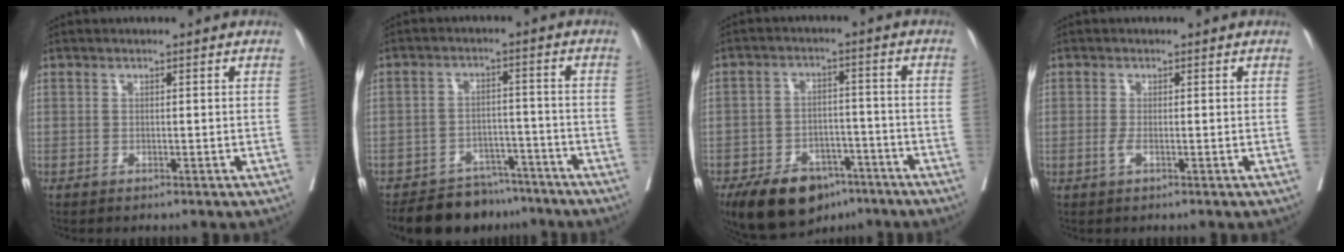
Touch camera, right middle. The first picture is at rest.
{"total": 10.3, "force": [-9.1, 4.4, 2.1], "torque": [-0.021, 0.009, -0.136]}
{"total": 12.3, "force": [-8.6, 6.4, 6.2], "torque": [-0.097, -0.002, -0.136]}
{"total": 1.0, "force": [-0.2, 0.5, 0.8], "torque": [-0.019, -0.001, -0.005]}